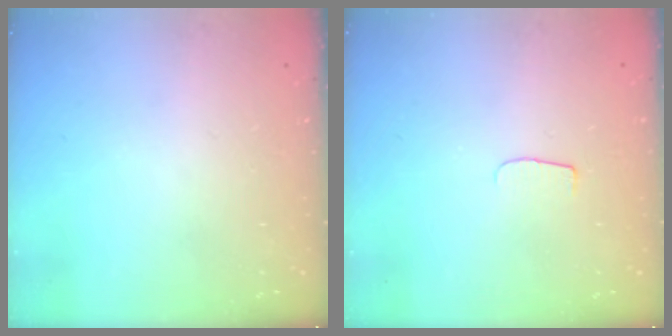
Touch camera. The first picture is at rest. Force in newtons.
{"total": 4.5, "press": 4.4, "slide": 0.5}